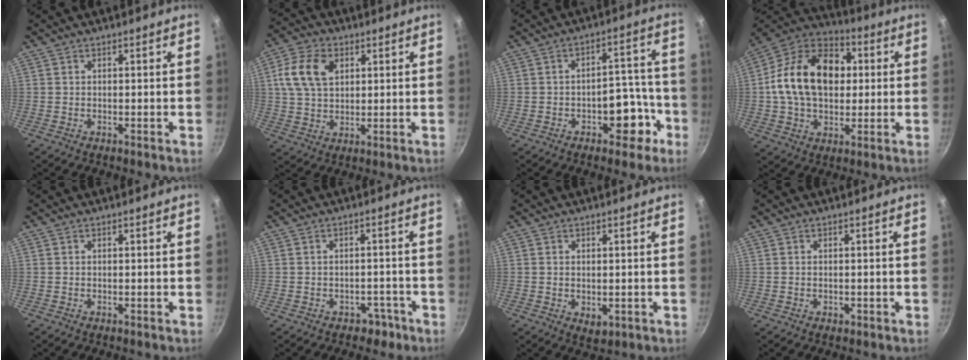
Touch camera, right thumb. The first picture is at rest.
{"total": 10.3, "force": [3.1, 7.0, 6.8], "torque": [-0.118, 0.008, 0.052]}
{"total": 9.0, "force": [-4.3, 5.3, 5.9], "torque": [-0.033, 0.056, -0.045]}
{"total": 20.7, "force": [2.2, 14.5, 14.6], "torque": [-0.218, 0.029, 0.021]}
{"total": 0.0}
{"total": 3.3, "force": [-2.0, 2.4, 1.0], "torque": [0.014, 0.031, -0.009]}
{"total": 2.8, "force": [-0.1, 1.9, 2.1], "torque": [-0.029, -0.010, 0.001]}
{"total": 0.8, "force": [-0.2, 0.5, 0.5], "torque": [-0.005, 0.000, -0.005]}